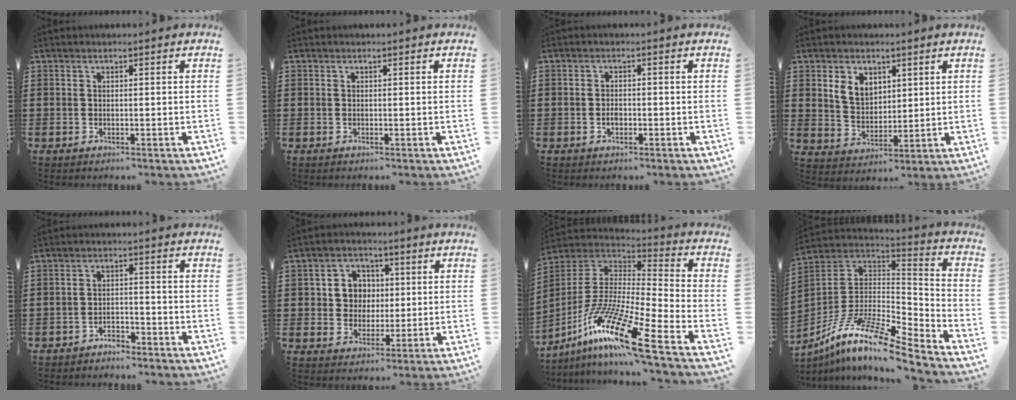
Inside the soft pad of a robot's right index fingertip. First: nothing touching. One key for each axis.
{"total": 0.0}
{"total": 1.6, "fx": -0.5, "fy": 0.9, "fz": 1.2, "tx": -0.025, "ty": 0.000, "tz": -0.009}
{"total": 5.1, "fx": 2.6, "fy": 3.9, "fz": 2.2, "tx": -0.059, "ty": 0.015, "tz": 0.048}
{"total": 2.5, "fx": -2.5, "fy": 0.5, "fz": 0.2, "tx": -0.011, "ty": 0.003, "tz": -0.052}
{"total": 5.5, "fx": 0.6, "fy": 5.2, "fz": 1.7, "tx": -0.056, "ty": 0.018, "tz": 0.007}
{"total": 15.3, "fx": -10.6, "fy": 1.1, "fz": 11.0, "tx": -0.220, "ty": 0.006, "tz": -0.202}
{"total": 12.6, "fx": -8.6, "fy": 2.6, "fz": 8.8, "tx": -0.180, "ty": 0.005, "tz": -0.168}